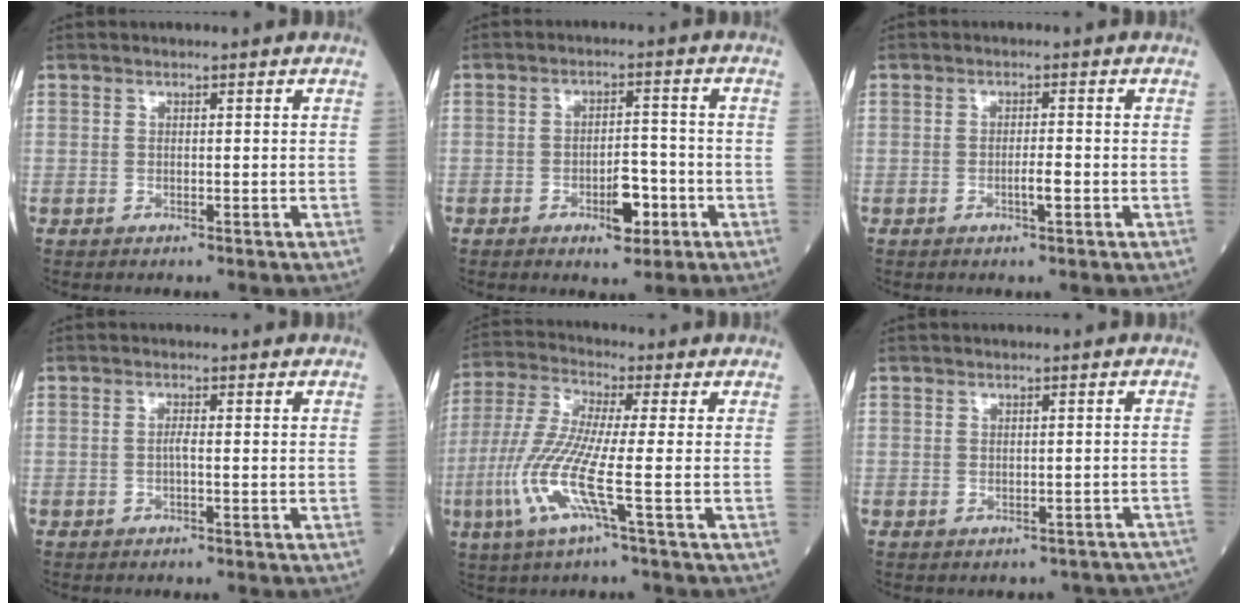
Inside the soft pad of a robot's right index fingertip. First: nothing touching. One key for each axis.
{"total": 5.6, "fx": -2.3, "fy": 2.2, "fz": 4.6, "tx": -0.070, "ty": 0.001, "tz": -0.031}
{"total": 1.9, "fx": -0.7, "fy": 0.2, "fz": 1.8, "tx": -0.032, "ty": -0.001, "tz": -0.013}
{"total": 0.9, "fx": -0.3, "fy": 0.0, "fz": 0.9, "tx": -0.017, "ty": 0.001, "tz": -0.007}
{"total": 10.3, "fx": -3.2, "fy": -0.1, "fz": 9.8, "tx": -0.219, "ty": -0.013, "tz": -0.074}
{"total": 6.8, "fx": -5.8, "fy": 3.4, "fz": 0.8, "tx": 0.003, "ty": 0.025, "tz": -0.054}